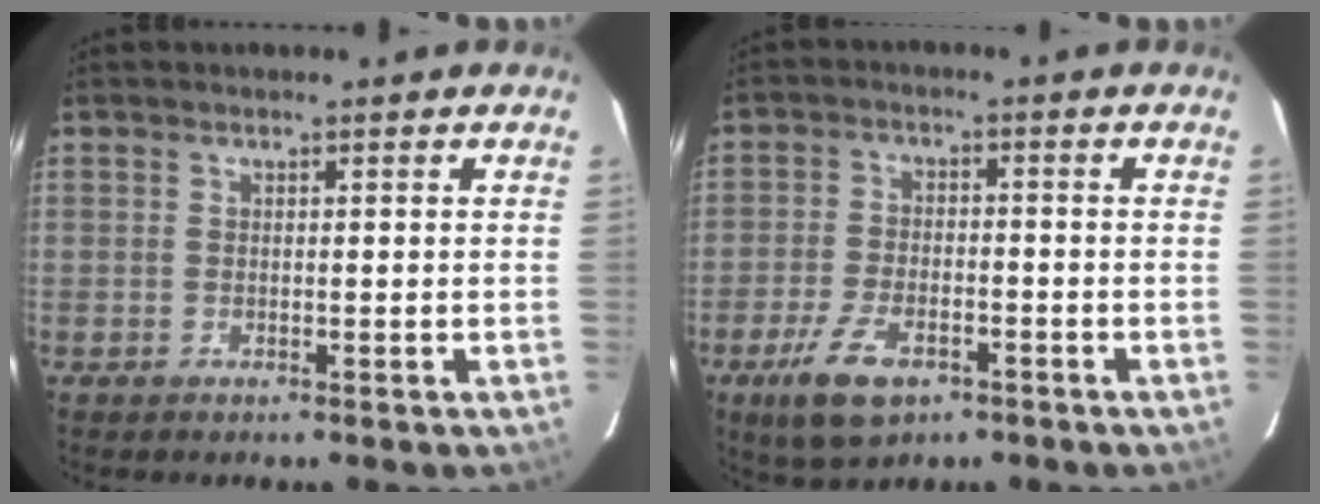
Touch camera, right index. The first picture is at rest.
{"total": 9.8, "force": [-5.6, 4.7, 6.6], "torque": [-0.152, -0.012, -0.097]}